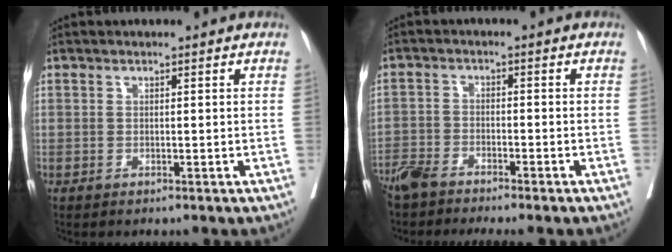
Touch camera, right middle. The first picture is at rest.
{"total": 5.8, "force": [-5.2, 0.5, 2.5], "torque": [-0.040, -0.012, -0.095]}